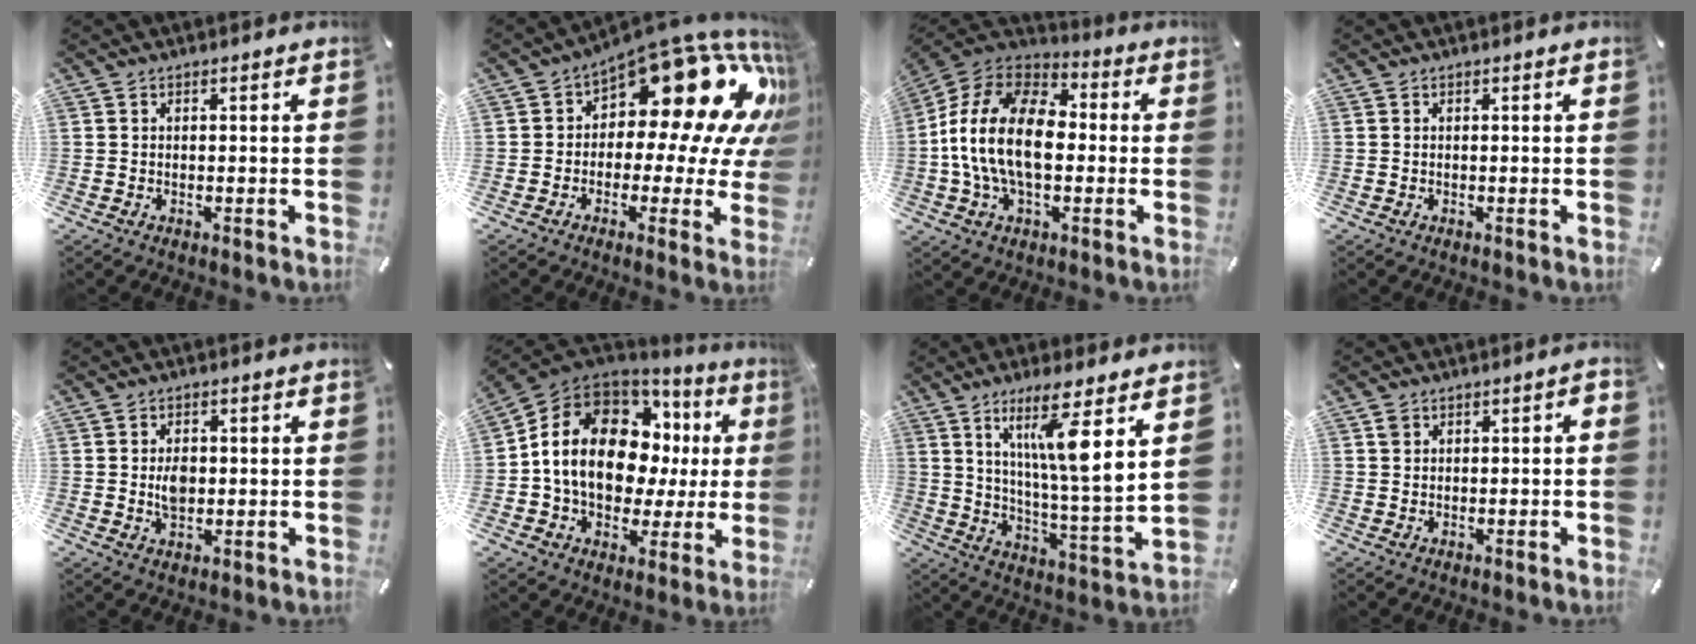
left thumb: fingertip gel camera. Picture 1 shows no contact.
{"total": 20.1, "force": [8.8, 10.6, 14.7], "torque": [-0.208, -0.077, 0.145]}
{"total": 19.1, "force": [-2.2, 12.2, 14.6], "torque": [-0.310, 0.025, -0.040]}
{"total": 0.0}
{"total": 4.4, "force": [0.0, 3.2, 3.0], "torque": [-0.050, -0.002, -0.004]}
{"total": 18.2, "force": [3.1, 12.9, 12.4], "torque": [-0.247, -0.005, 0.058]}
{"total": 14.0, "force": [7.6, 1.5, 11.7], "torque": [-0.202, -0.039, 0.115]}
{"total": 1.8, "force": [0.1, 1.5, 0.9], "torque": [-0.011, 0.005, -0.001]}